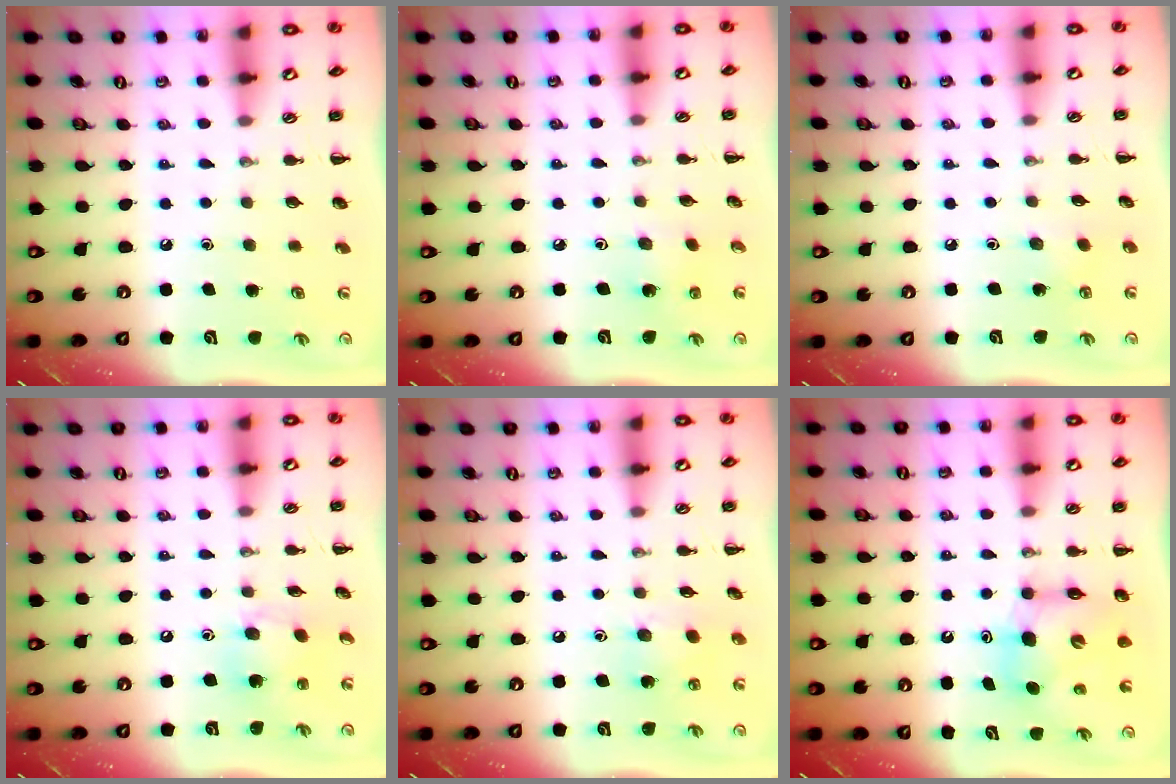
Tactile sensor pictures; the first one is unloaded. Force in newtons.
{"total": 2.1, "press": 2.0, "slide": 0.7}
{"total": 2.9, "press": 2.8, "slide": 0.9}
{"total": 9.9, "press": 9.6, "slide": 2.4}
{"total": 4.9, "press": 4.9, "slide": 0.8}
{"total": 7.0, "press": 7.0, "slide": 0.8}